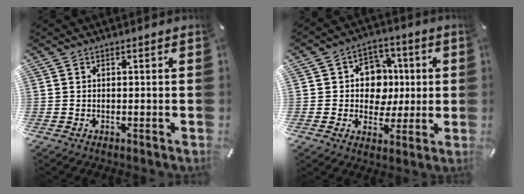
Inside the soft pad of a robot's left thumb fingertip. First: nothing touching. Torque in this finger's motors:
{"motor_torque": [1.21, 1.38, 0.51, -0.53, 0.03]}